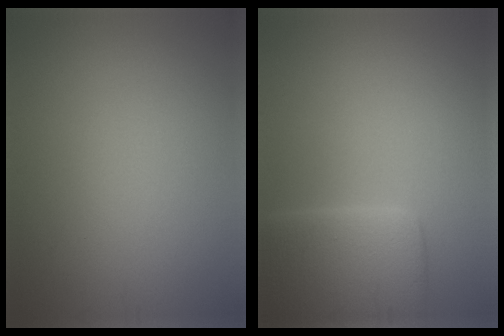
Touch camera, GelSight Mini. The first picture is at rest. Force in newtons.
{"total": 7.4, "press": 7.4, "slide": 0.5}